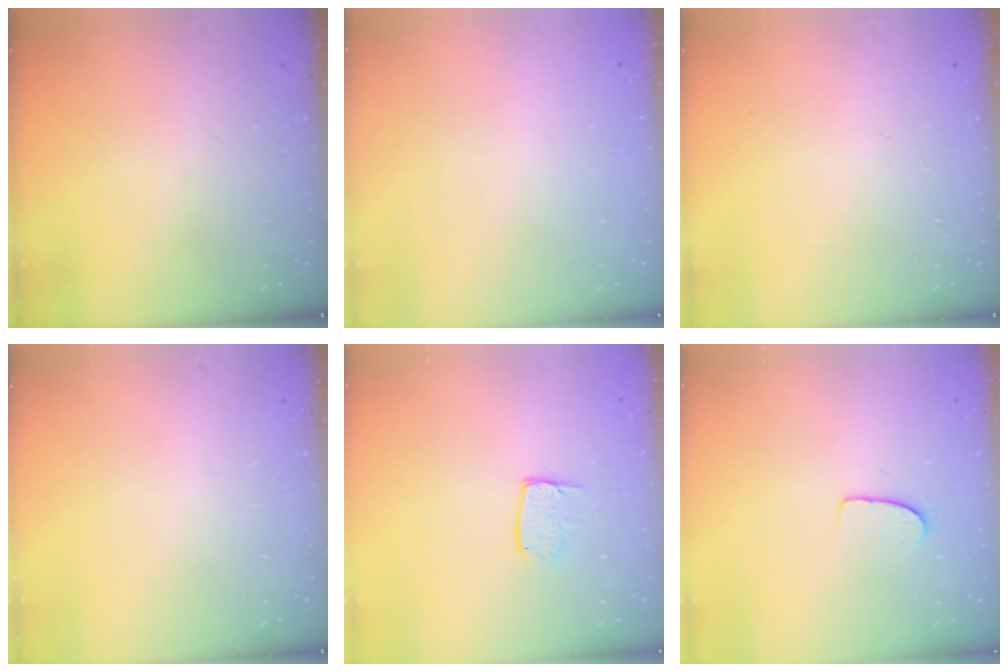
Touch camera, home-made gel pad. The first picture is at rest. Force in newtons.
{"total": 0.0}
{"total": 0.0}
{"total": 0.0}
{"total": 6.7, "press": 6.7, "slide": 0.5}
{"total": 7.0, "press": 7.0, "slide": 0.4}